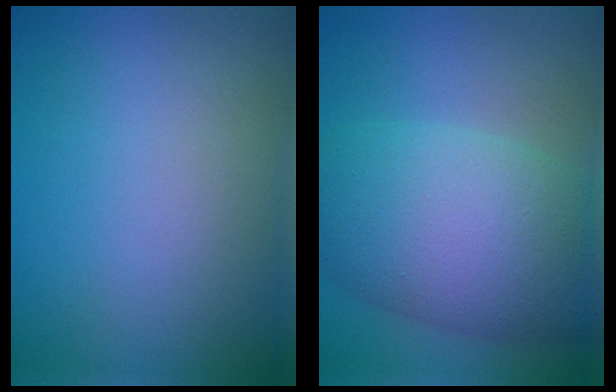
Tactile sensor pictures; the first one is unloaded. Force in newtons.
{"total": 9.9, "press": 9.9, "slide": 0.1}